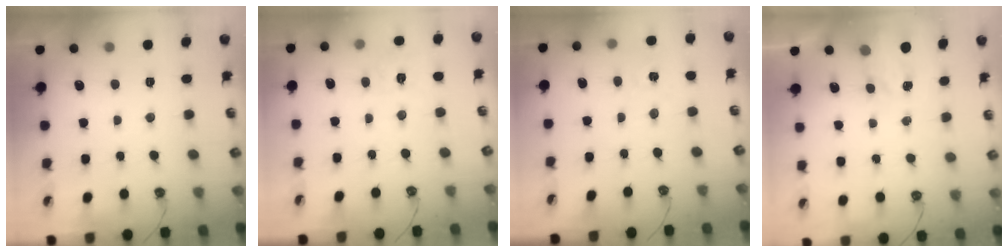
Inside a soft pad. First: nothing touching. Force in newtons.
{"total": 7.4, "press": 7.3, "slide": 0.7}
{"total": 1.8, "press": 1.8, "slide": 0.3}
{"total": 2.7, "press": 2.7, "slide": 0.4}